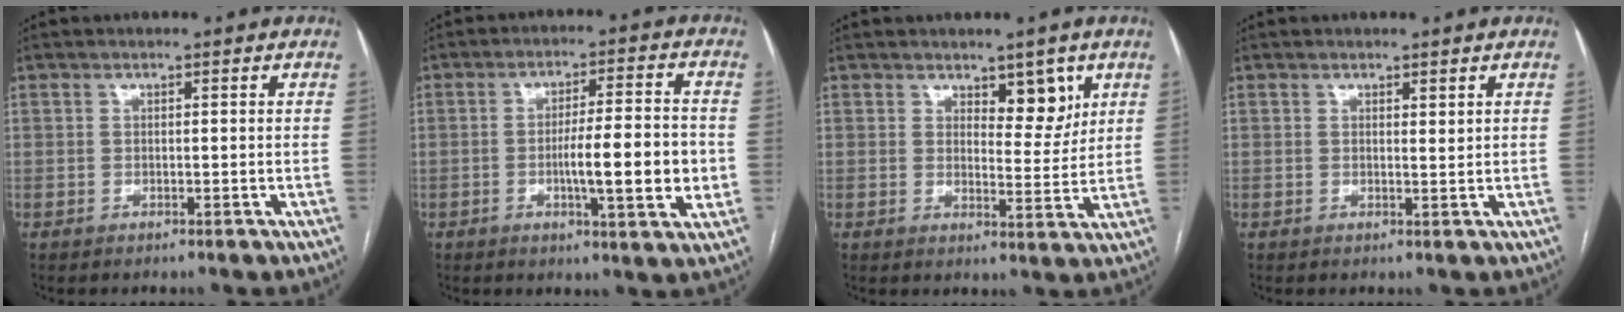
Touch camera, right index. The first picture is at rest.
{"total": 10.8, "force": [-1.8, 1.0, 10.6], "torque": [-0.164, -0.001, -0.031]}
{"total": 5.2, "force": [3.1, 2.3, 3.5], "torque": [-0.039, -0.006, 0.045]}
{"total": 0.9, "force": [0.7, 0.2, 0.6], "torque": [-0.008, -0.007, 0.011]}